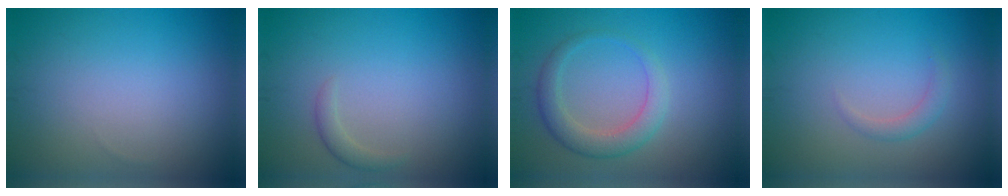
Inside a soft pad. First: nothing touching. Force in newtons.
{"total": 1.1, "press": 1.1, "slide": 0.0}
{"total": 3.1, "press": 3.1, "slide": 0.1}
{"total": 1.2, "press": 1.2, "slide": 0.1}